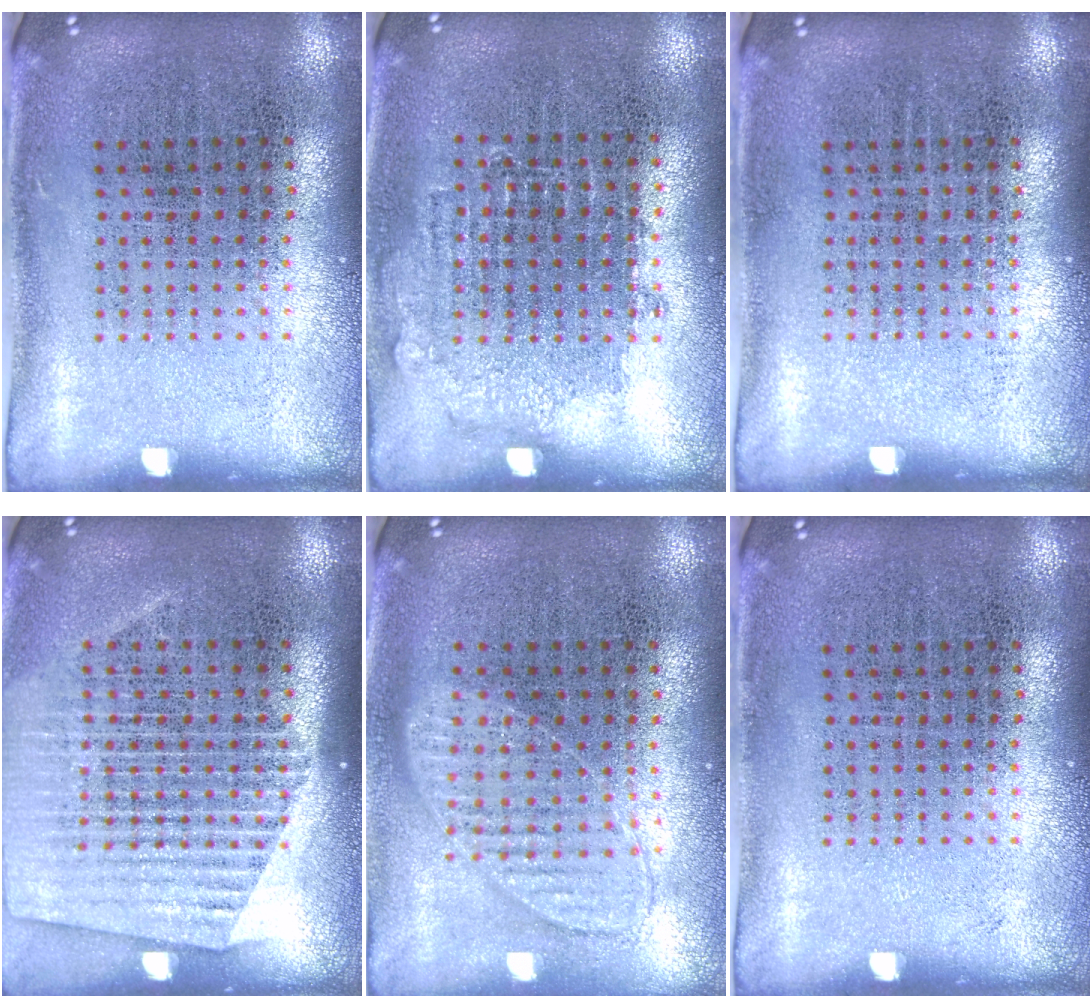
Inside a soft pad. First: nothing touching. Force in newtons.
{"total": 0.8, "press": 0.7, "slide": 0.3}
{"total": 0.0}
{"total": 1.6, "press": 1.6, "slide": 0.5}
{"total": 0.9, "press": 0.9, "slide": 0.1}
{"total": 0.0}